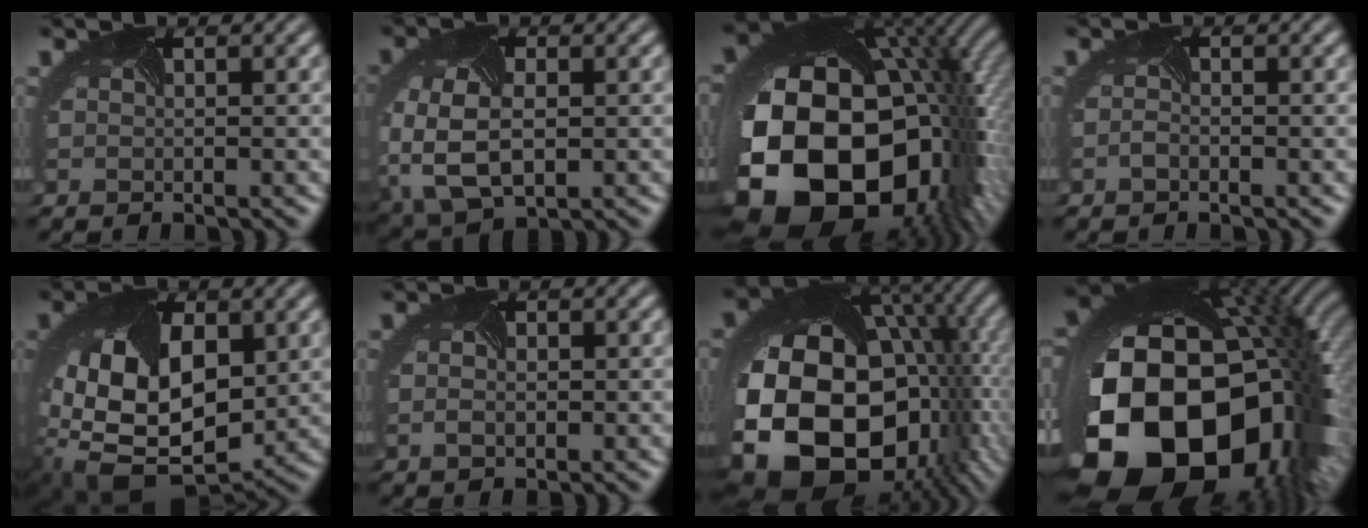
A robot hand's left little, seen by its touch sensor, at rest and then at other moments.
{"total": 7.3, "force": [-1.9, 4.9, 5.1], "torque": [-0.152, -0.034, -0.021]}
{"total": 22.4, "force": [-4.9, 15.8, 15.1], "torque": [-0.277, -0.065, -0.074]}
{"total": 0.6, "force": [-0.6, -0.1, 0.0], "torque": [-0.012, -0.001, -0.011]}
{"total": 12.7, "force": [0.7, 8.6, 9.3], "torque": [-0.208, -0.033, 0.028]}
{"total": 1.2, "force": [0.0, 0.9, 0.8], "torque": [-0.025, -0.002, 0.008]}
{"total": 20.4, "force": [-3.9, 14.9, 13.4], "torque": [-0.280, -0.064, -0.027]}
{"total": 21.9, "force": [-7.1, 15.2, 14.0], "torque": [-0.284, -0.085, -0.078]}